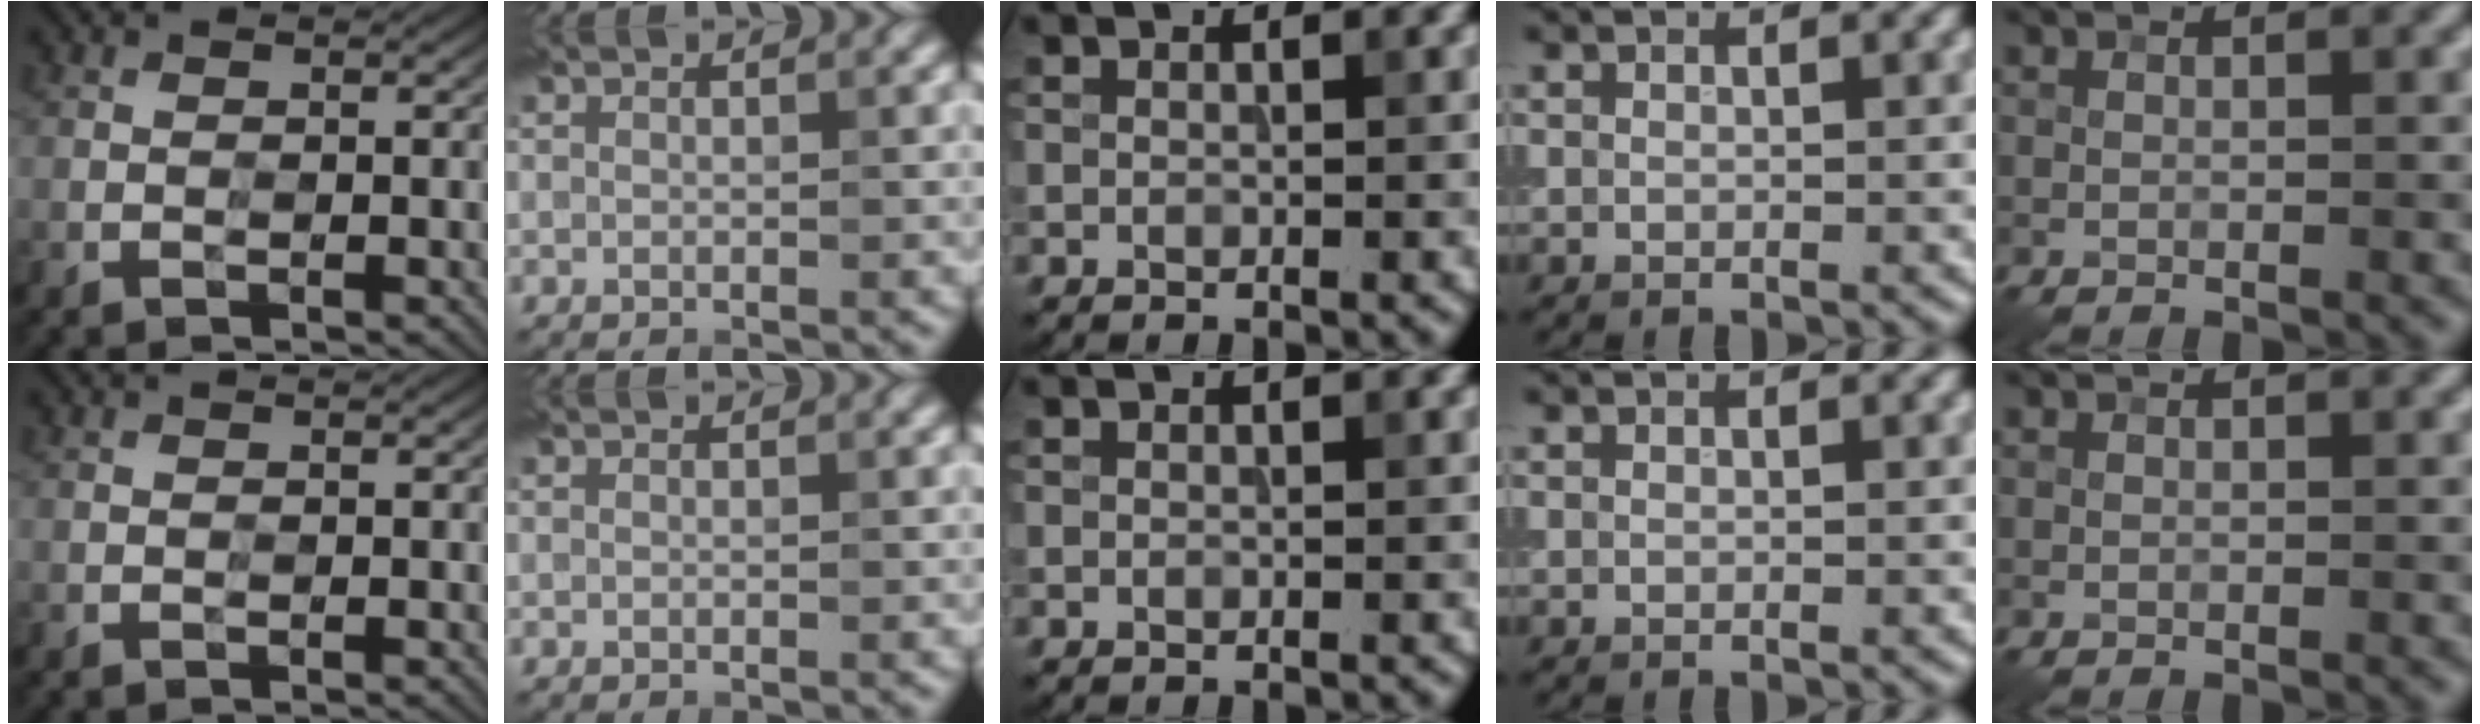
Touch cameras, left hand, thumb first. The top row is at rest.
{}